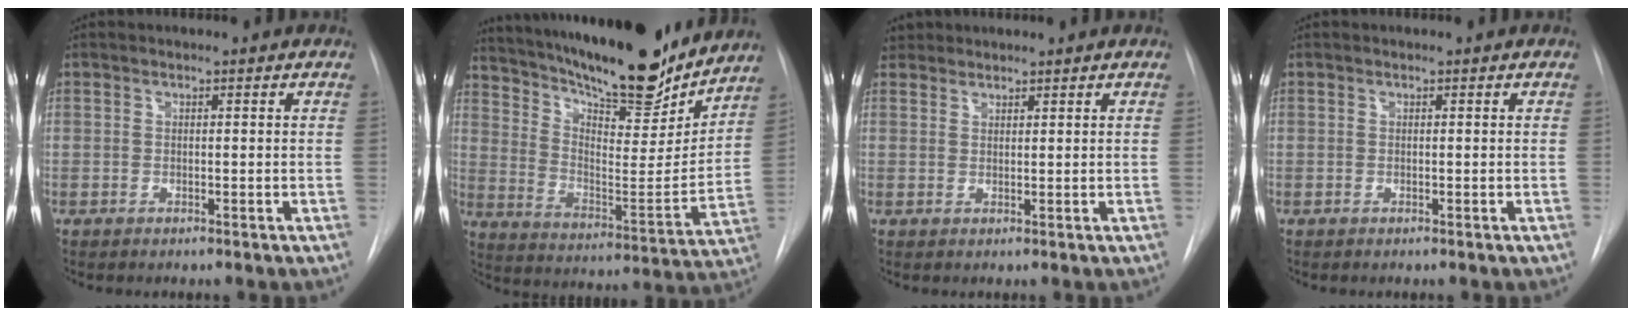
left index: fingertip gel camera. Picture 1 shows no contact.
{"total": 25.3, "force": [21.5, 5.8, 11.9], "torque": [-0.211, -0.023, 0.316]}
{"total": 2.6, "force": [2.4, 1.1, -0.1], "torque": [0.004, 0.014, 0.043]}
{"total": 0.0}